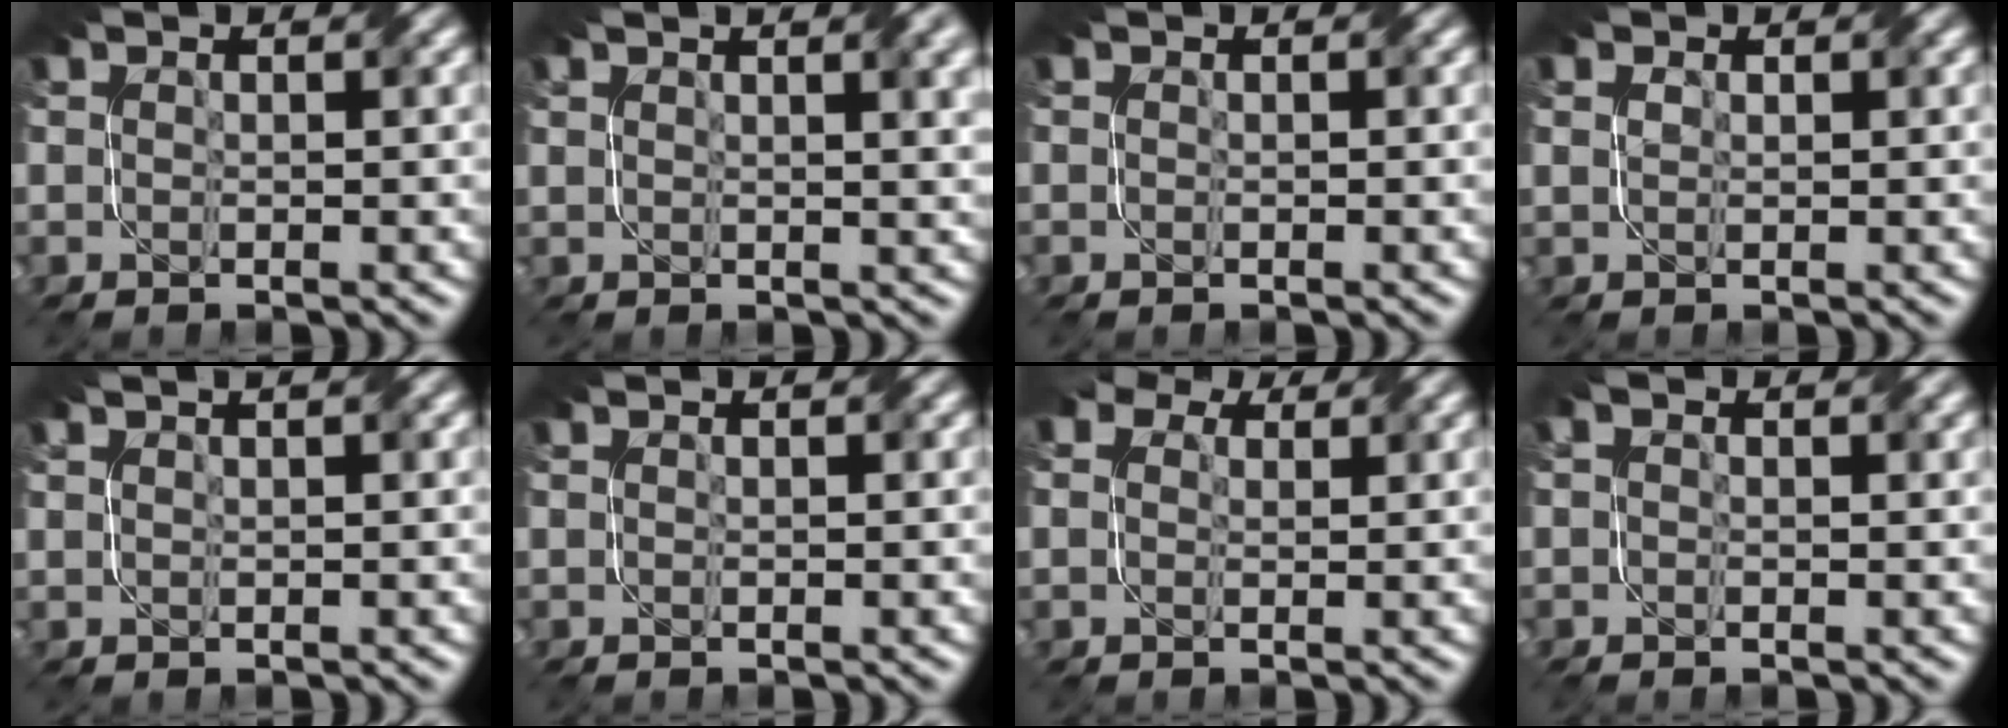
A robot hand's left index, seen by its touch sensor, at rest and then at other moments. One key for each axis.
{"total": 6.8, "fx": 3.6, "fy": 2.7, "fz": 5.1, "tx": -0.036, "ty": 0.035, "tz": 0.022}
{"total": 0.0}
{"total": 0.8, "fx": 0.4, "fy": 0.6, "fz": 0.3, "tx": -0.007, "ty": -0.001, "tz": 0.009}
{"total": 2.2, "fx": 1.5, "fy": 0.9, "fz": 1.4, "tx": -0.012, "ty": 0.006, "tz": 0.007}
{"total": 0.0}
{"total": 5.1, "fx": 2.9, "fy": 3.5, "fz": 2.5, "tx": -0.044, "ty": 0.018, "tz": 0.016}
{"total": 1.1, "fx": 0.2, "fy": 0.5, "fz": 0.9, "tx": -0.016, "ty": 0.000, "tz": 0.001}